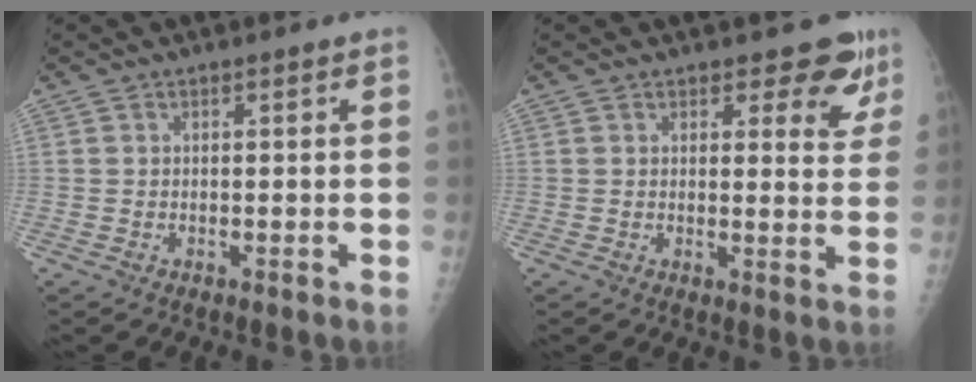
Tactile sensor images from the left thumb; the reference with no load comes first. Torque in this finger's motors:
{"motor_torque": [-0.01, 0.15, 0.25, -0.03, 0.03]}